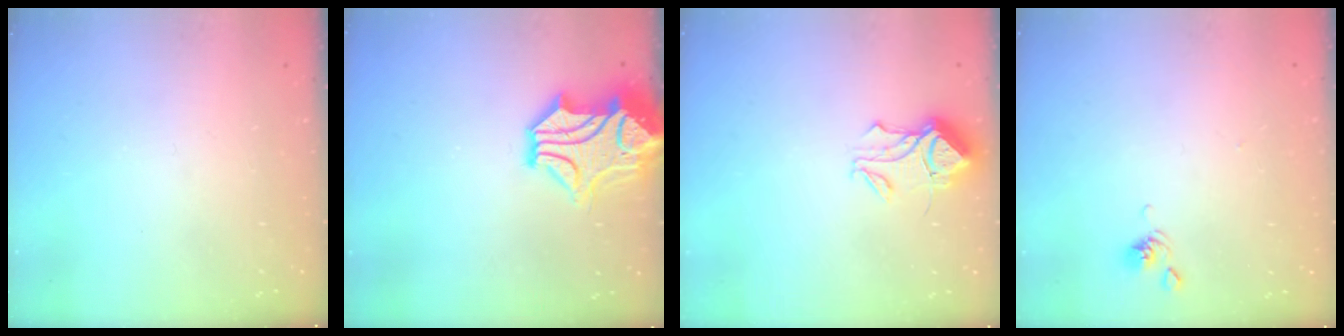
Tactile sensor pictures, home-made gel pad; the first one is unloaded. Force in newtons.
{"total": 2.8, "press": 2.4, "slide": 1.3}
{"total": 5.5, "press": 5.4, "slide": 0.9}
{"total": 2.8, "press": 2.8, "slide": 0.1}